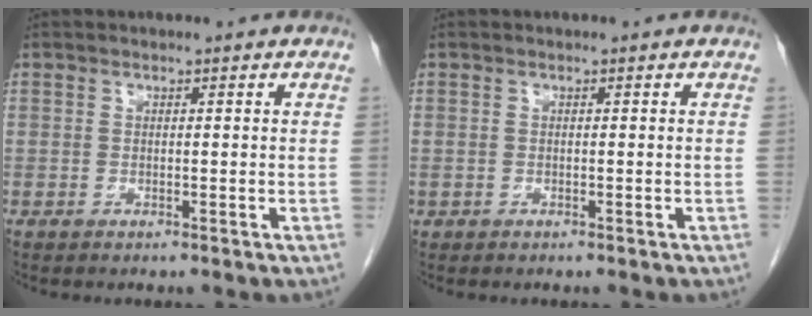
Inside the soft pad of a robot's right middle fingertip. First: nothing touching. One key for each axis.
{"total": 0.0}